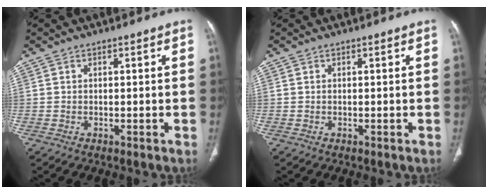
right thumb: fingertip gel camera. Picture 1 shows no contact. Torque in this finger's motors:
{"motor_torque": [0.89, 0.84, 0.21, -0.30, -0.05]}